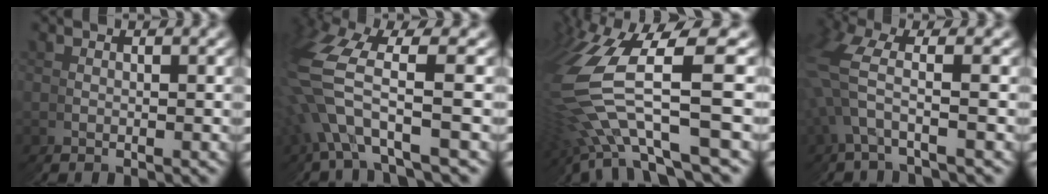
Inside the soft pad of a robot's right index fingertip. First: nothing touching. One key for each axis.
{"total": 3.1, "fx": 1.8, "fy": 1.4, "fz": 2.1, "tx": -0.078, "ty": 0.019, "tz": 0.022}
{"total": 5.3, "fx": 1.9, "fy": 3.1, "fz": 3.9, "tx": -0.119, "ty": 0.014, "tz": 0.015}
{"total": 2.8, "fx": 1.6, "fy": 1.4, "fz": 1.8, "tx": -0.070, "ty": 0.012, "tz": 0.028}